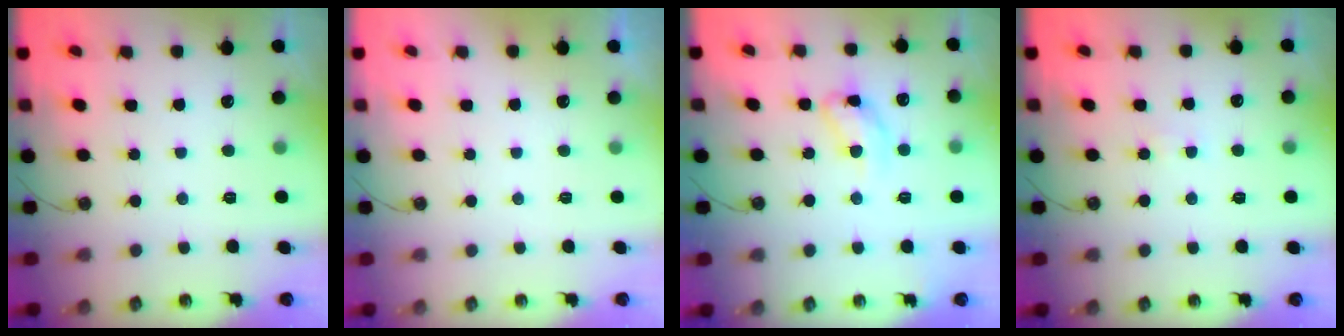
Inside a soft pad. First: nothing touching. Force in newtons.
{"total": 0.0}
{"total": 11.4, "press": 11.3, "slide": 0.8}
{"total": 1.7, "press": 1.7, "slide": 0.2}